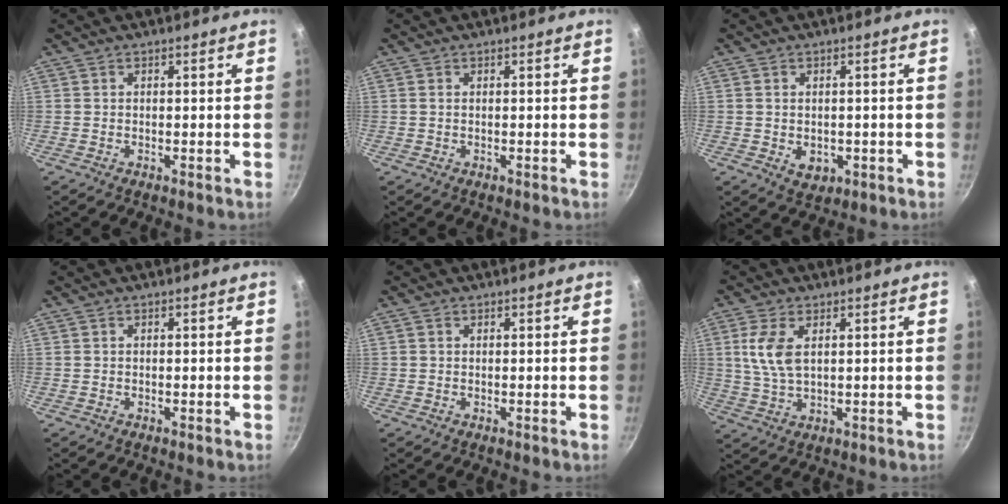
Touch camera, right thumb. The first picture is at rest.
{"total": 0.0}
{"total": 3.9, "force": [-0.6, 3.0, 2.4], "torque": [-0.028, -0.003, -0.001]}
{"total": 0.0}
{"total": 0.6, "force": [0.2, 0.4, 0.3], "torque": [-0.005, 0.002, 0.003]}
{"total": 7.0, "force": [2.0, 3.6, 5.7], "torque": [-0.115, -0.008, 0.043]}